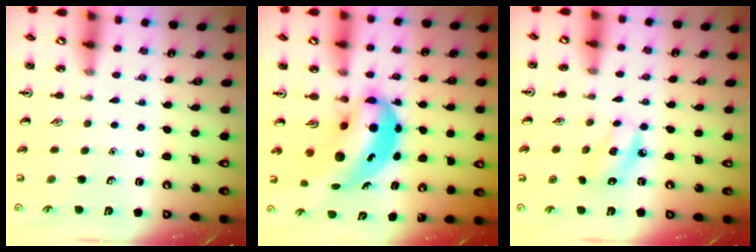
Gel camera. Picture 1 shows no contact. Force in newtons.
{"total": 8.8, "press": 8.5, "slide": 2.3}
{"total": 5.4, "press": 5.4, "slide": 1.0}